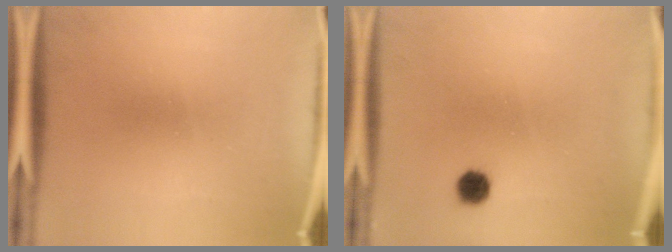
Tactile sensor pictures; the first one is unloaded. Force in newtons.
{"total": 3.1}